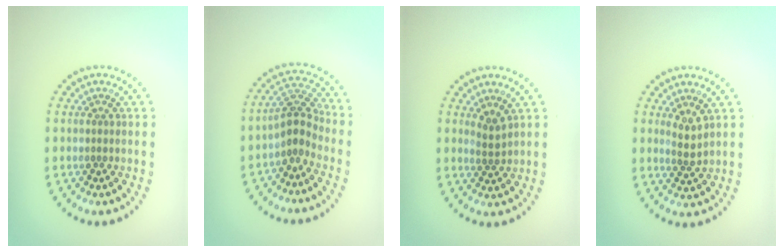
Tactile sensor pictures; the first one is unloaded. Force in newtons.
{"total": 2.8, "press": 2.3, "slide": 1.6}
{"total": 1.4, "press": 1.0, "slide": 0.9}
{"total": 1.8, "press": 1.4, "slide": 1.1}